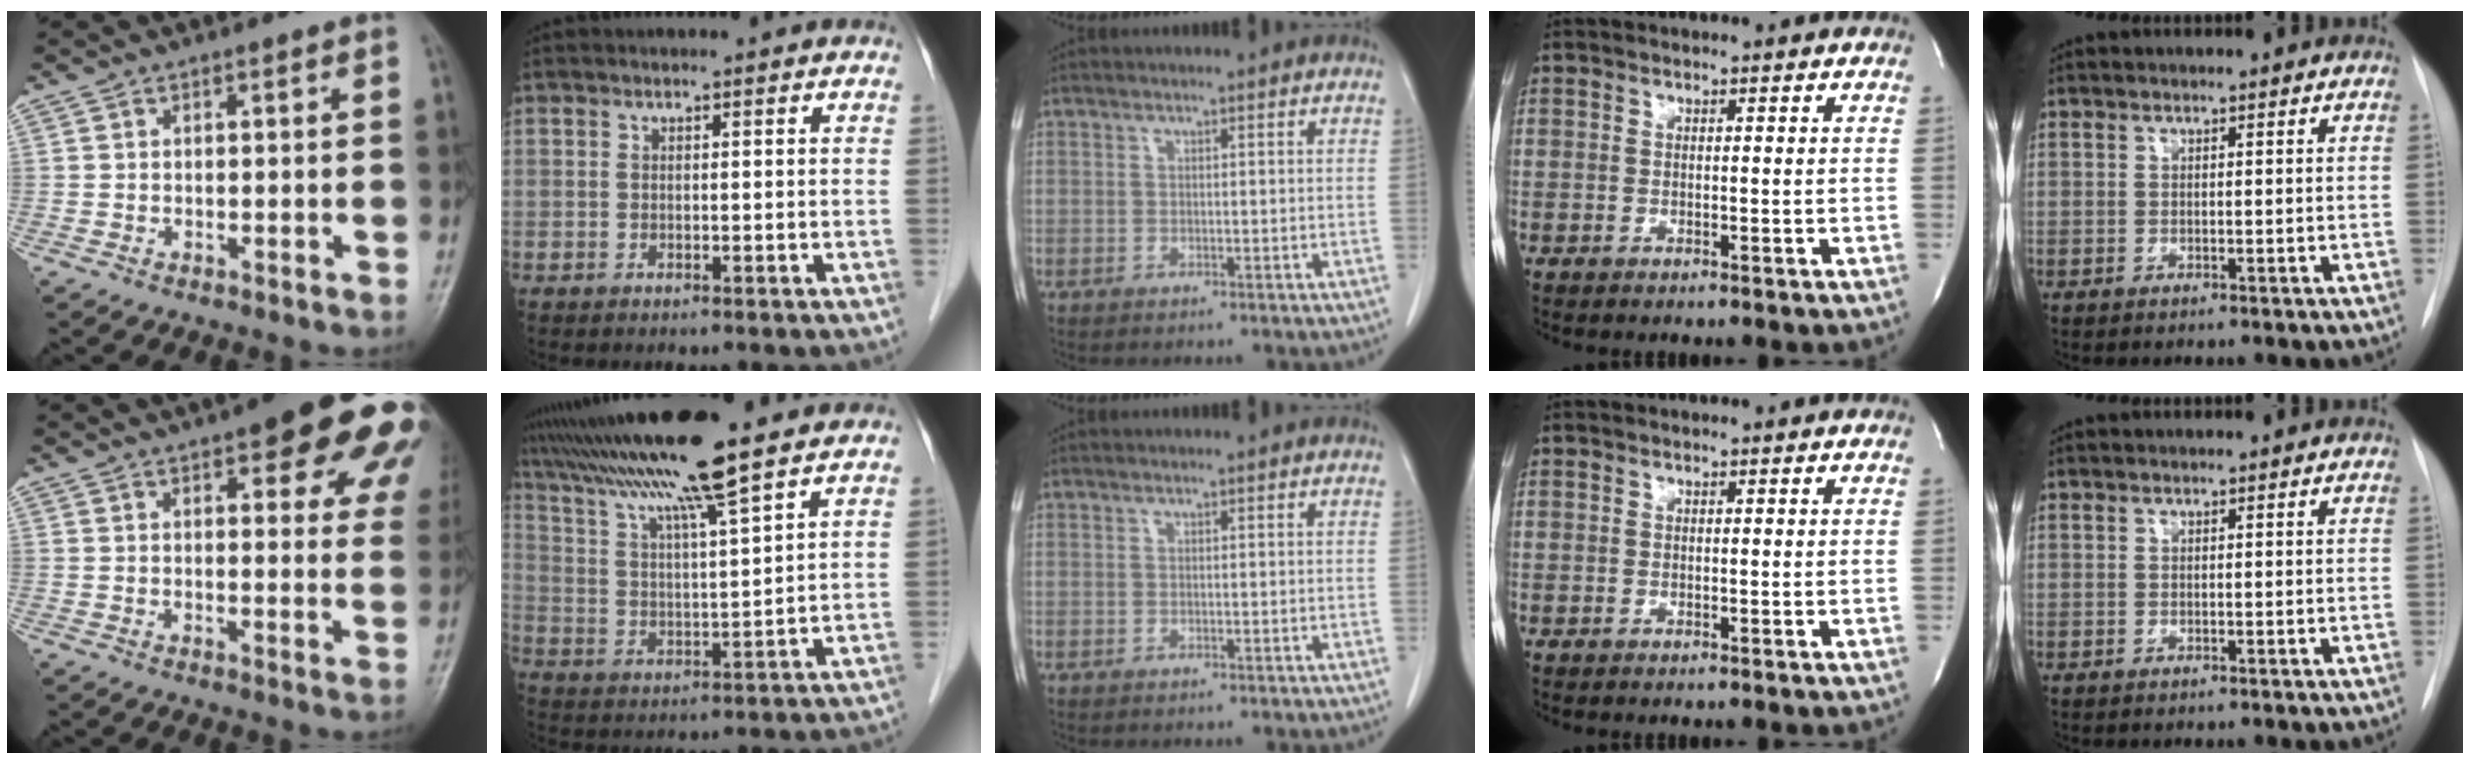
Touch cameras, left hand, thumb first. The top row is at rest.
{"thumb": {"total": 20.5, "force": [11.0, 6.8, 15.9], "torque": [-0.169, -0.020, 0.126]}, "index": {"total": 13.5, "force": [10.5, -1.3, 8.4], "torque": [-0.153, 0.012, 0.182]}}